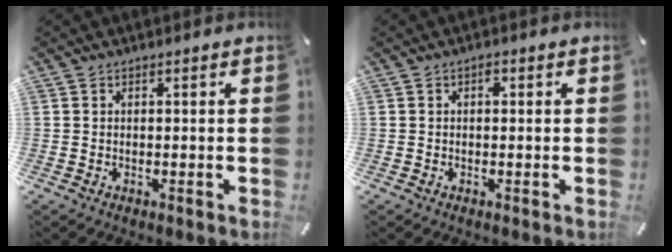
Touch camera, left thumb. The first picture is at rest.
{"total": 0.9, "force": [0.1, 0.7, 0.6], "torque": [-0.013, 0.006, 0.000]}